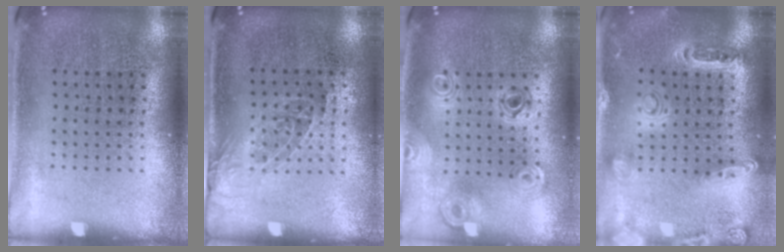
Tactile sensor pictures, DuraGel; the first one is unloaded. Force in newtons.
{"total": 1.3, "press": 1.0, "slide": 0.8}
{"total": 0.8, "press": 0.8, "slide": 0.1}
{"total": 1.3, "press": 1.3, "slide": 0.2}